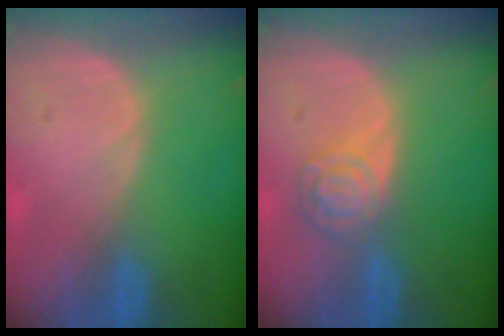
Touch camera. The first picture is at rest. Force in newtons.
{"total": 5.0, "press": 4.5, "slide": 2.3}